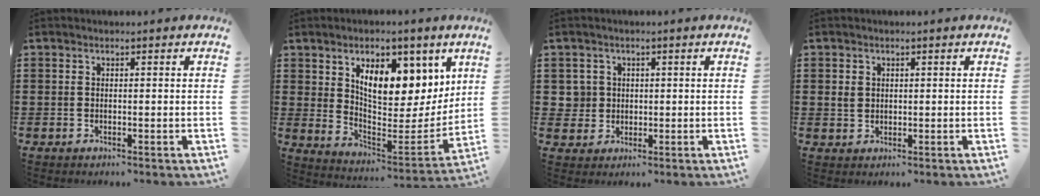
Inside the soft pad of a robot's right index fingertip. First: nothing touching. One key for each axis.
{"total": 10.3, "fx": 6.4, "fy": 5.2, "fz": 6.1, "tx": -0.103, "ty": -0.036, "tz": 0.108}
{"total": 3.0, "fx": 0.4, "fy": 2.9, "fz": 0.6, "tx": -0.026, "ty": 0.010, "tz": 0.006}
{"total": 1.7, "fx": 0.5, "fy": 1.4, "fz": 0.8, "tx": -0.019, "ty": 0.006, "tz": 0.009}